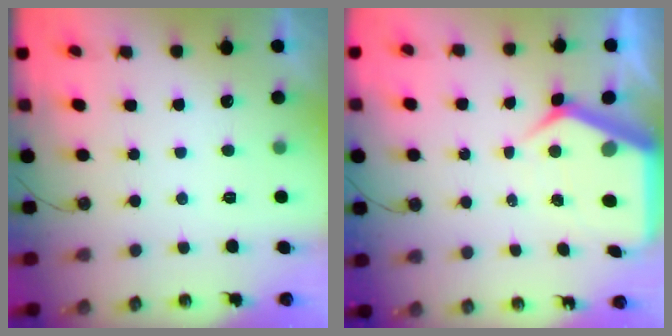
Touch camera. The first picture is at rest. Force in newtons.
{"total": 8.4, "press": 8.3, "slide": 1.0}